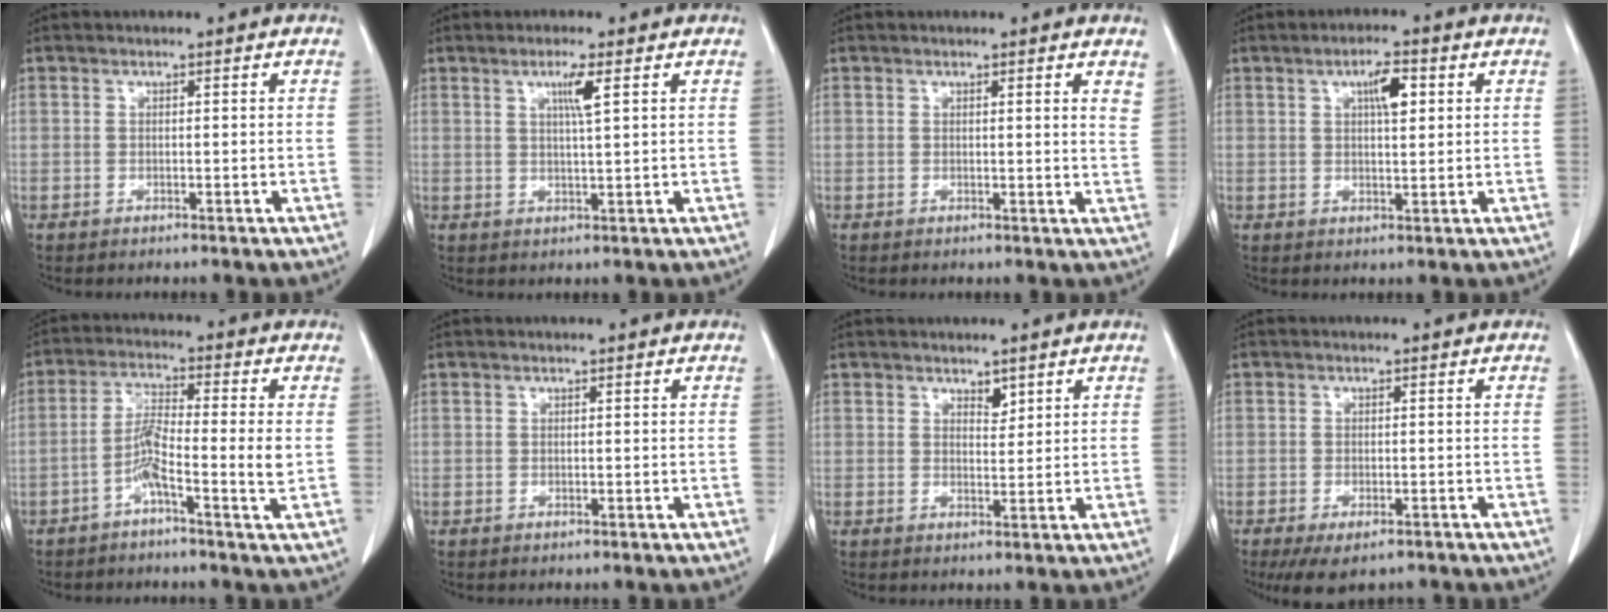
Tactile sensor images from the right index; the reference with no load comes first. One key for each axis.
{"total": 3.4, "fx": 1.4, "fy": -0.4, "fz": 3.0, "tx": -0.057, "ty": -0.004, "tz": 0.025}
{"total": 2.6, "fx": 1.9, "fy": 0.1, "fz": 1.8, "tx": -0.023, "ty": -0.008, "tz": 0.012}
{"total": 4.3, "fx": 1.6, "fy": 1.1, "fz": 3.8, "tx": -0.067, "ty": 0.005, "tz": 0.026}
{"total": 6.4, "fx": -2.0, "fy": -0.3, "fz": 6.0, "tx": -0.118, "ty": 0.010, "tz": -0.040}
{"total": 0.0}
{"total": 1.8, "fx": 1.3, "fy": 0.8, "fz": 0.9, "tx": -0.013, "ty": -0.005, "tz": 0.022}
{"total": 6.3, "fx": -4.6, "fy": 2.4, "fz": 3.6, "tx": -0.055, "ty": -0.010, "tz": -0.069}